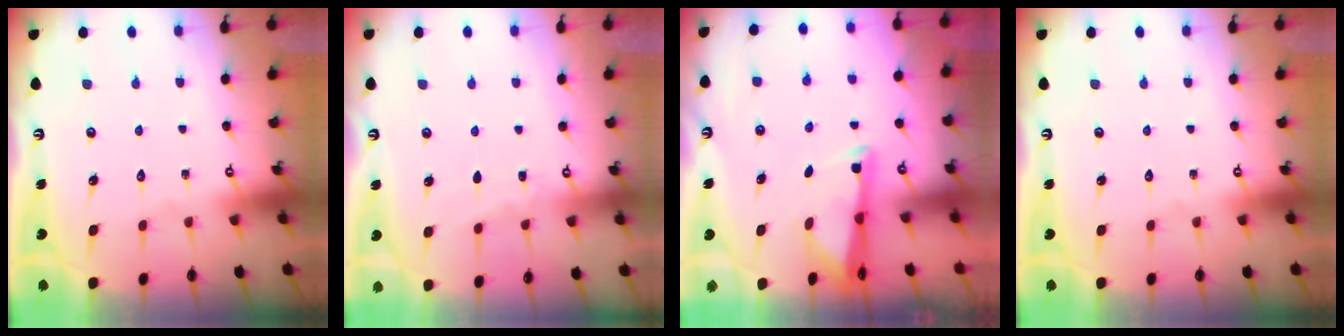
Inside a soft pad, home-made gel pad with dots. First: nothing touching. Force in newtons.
{"total": 2.8, "press": 2.8, "slide": 0.4}
{"total": 2.9, "press": 2.9, "slide": 0.5}
{"total": 0.0}